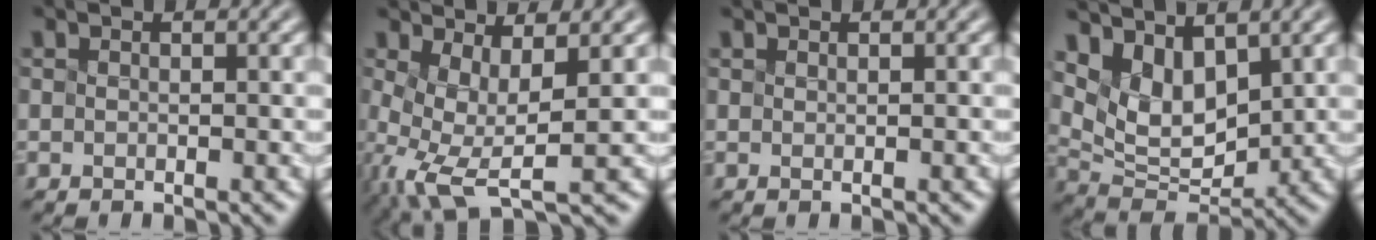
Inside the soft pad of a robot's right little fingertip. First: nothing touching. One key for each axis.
{"total": 4.6, "fx": -0.7, "fy": 1.1, "fz": 4.4, "tx": -0.095, "ty": 0.000, "tz": 0.008}
{"total": 1.6, "fx": 0.9, "fy": 0.9, "fz": 1.0, "tx": -0.007, "ty": 0.021, "tz": 0.007}
{"total": 5.1, "fx": 3.2, "fy": 2.4, "fz": 3.2, "tx": -0.076, "ty": -0.001, "tz": 0.082}